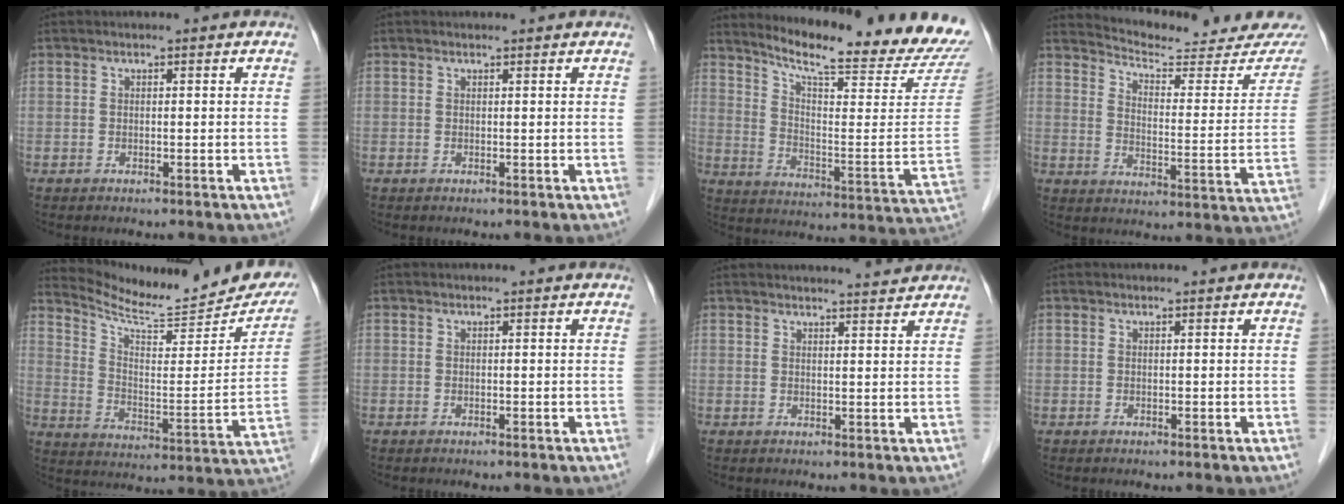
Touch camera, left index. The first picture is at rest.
{"total": 1.2, "force": [1.1, 0.1, 0.1], "torque": [-0.011, 0.006, 0.015]}
{"total": 22.3, "force": [20.9, -0.4, 8.0], "torque": [-0.136, -0.110, 0.271]}
{"total": 17.0, "force": [16.6, 0.8, 3.6], "torque": [-0.048, -0.078, 0.207]}
{"total": 19.8, "force": [18.8, 3.0, 5.5], "torque": [-0.081, -0.070, 0.257]}
{"total": 0.0}
{"total": 6.0, "force": [5.9, -0.1, 1.1], "torque": [-0.017, 0.008, 0.065]}
{"total": 0.5, "force": [0.5, 0.0, 0.1], "torque": [-0.003, 0.002, 0.007]}